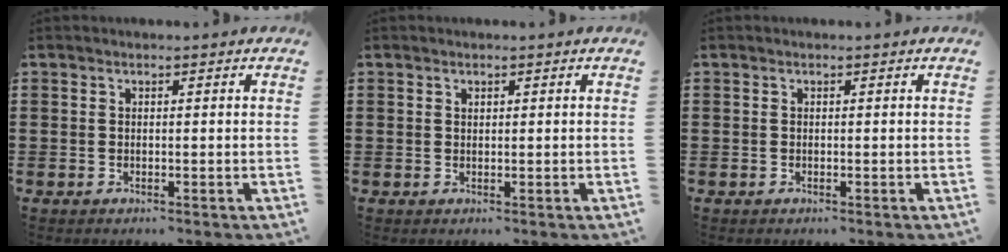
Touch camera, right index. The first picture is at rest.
{"total": 1.5, "force": [-0.2, -0.4, -1.4], "torque": [0.031, -0.001, -0.002]}
{"total": 0.0}